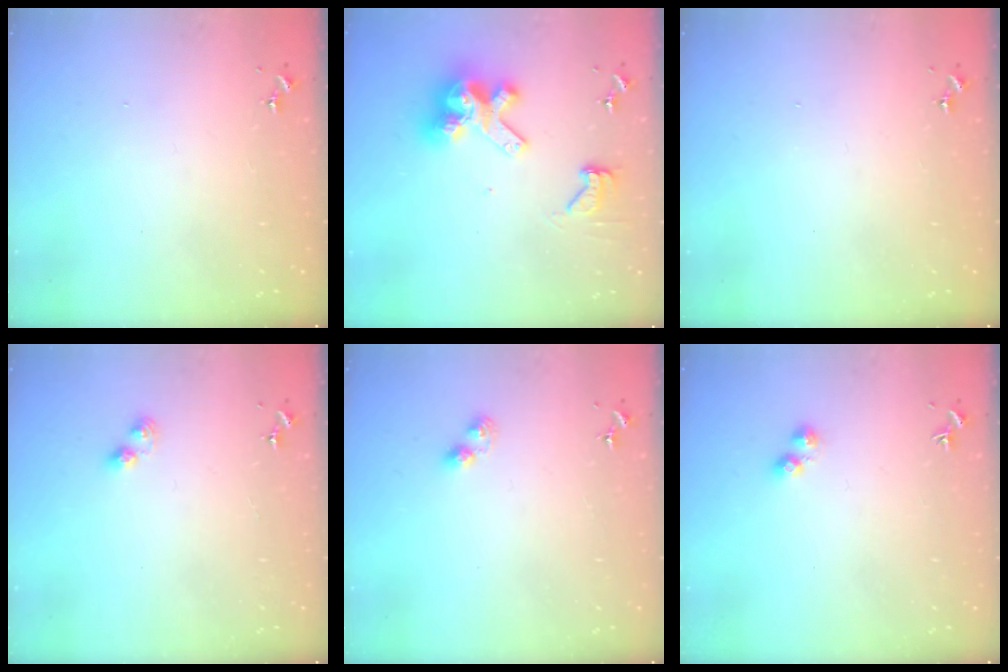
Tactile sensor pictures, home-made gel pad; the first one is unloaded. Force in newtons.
{"total": 14.4, "press": 14.3, "slide": 1.6}
{"total": 0.0}
{"total": 4.2, "press": 4.2, "slide": 0.5}
{"total": 3.5, "press": 3.5, "slide": 0.5}
{"total": 2.8, "press": 2.8, "slide": 0.5}